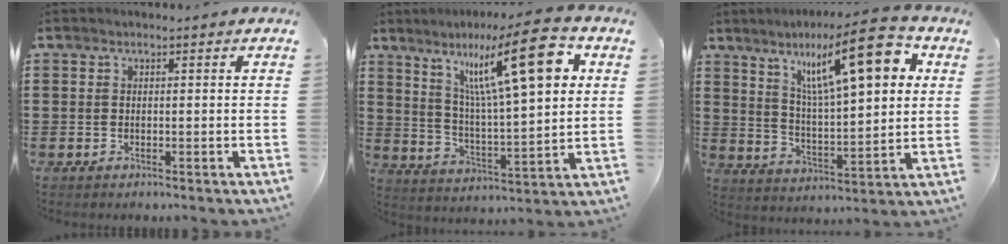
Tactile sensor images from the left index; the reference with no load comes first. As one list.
[{"total": 17.0, "force": [8.4, 3.8, 14.3], "torque": [-0.255, -0.013, 0.130]}, {"total": 15.2, "force": [8.3, 3.5, 12.2], "torque": [-0.210, -0.021, 0.131]}]